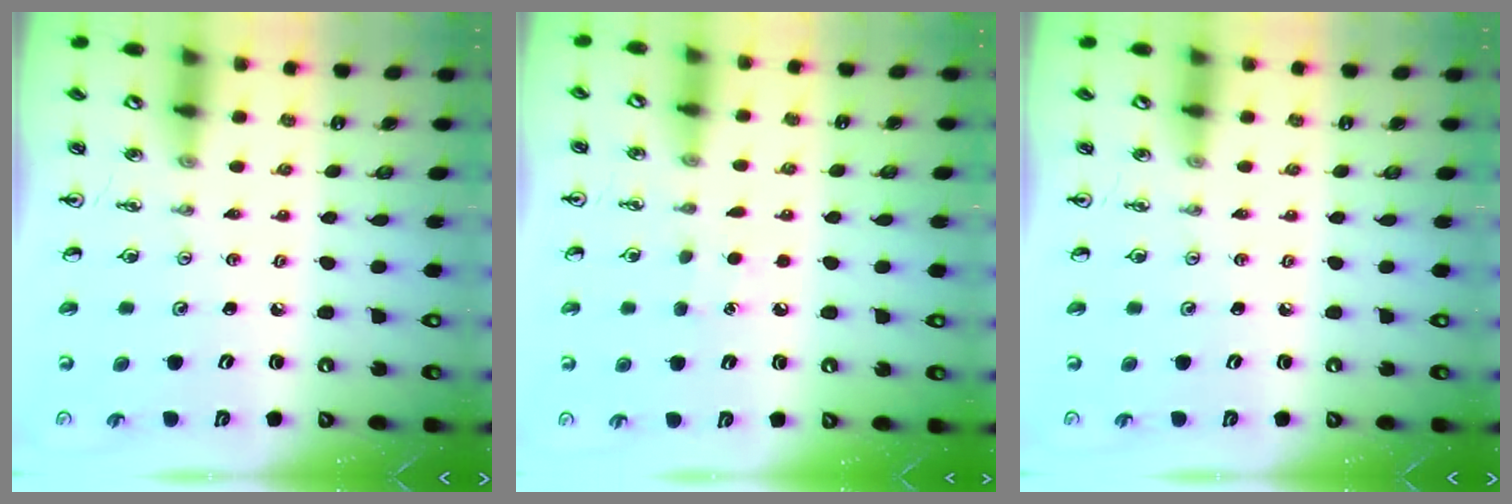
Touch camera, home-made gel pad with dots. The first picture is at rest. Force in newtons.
{"total": 5.0, "press": 4.9, "slide": 0.6}
{"total": 0.0}